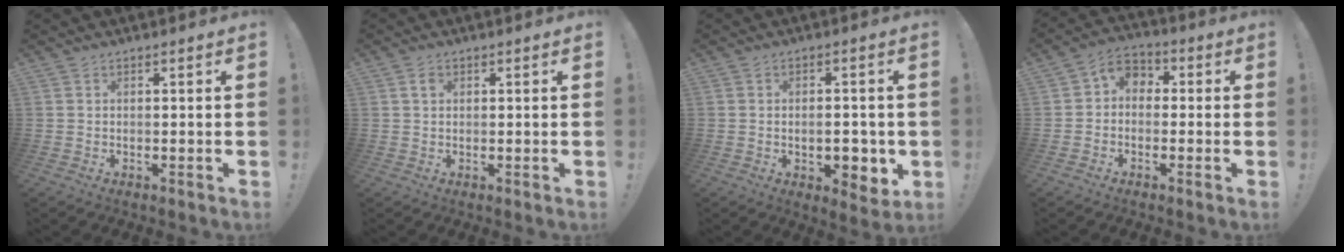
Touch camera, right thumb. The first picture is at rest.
{"total": 1.8, "force": [0.7, 1.3, 1.1], "torque": [-0.012, -0.001, 0.011]}
{"total": 6.0, "force": [-0.9, 3.5, 4.9], "torque": [-0.064, 0.007, -0.012]}
{"total": 5.3, "force": [-1.4, 4.5, 2.6], "torque": [-0.057, 0.022, -0.021]}